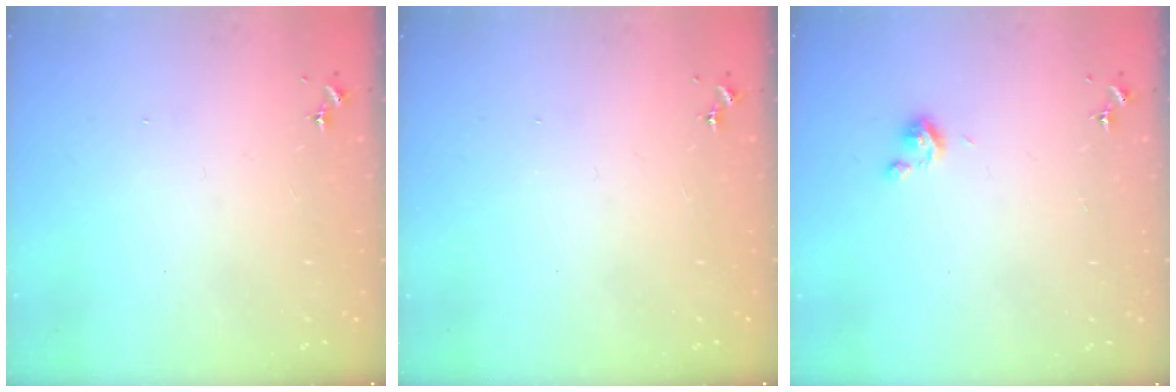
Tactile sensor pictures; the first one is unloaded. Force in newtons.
{"total": 0.0}
{"total": 3.8, "press": 3.8, "slide": 0.3}